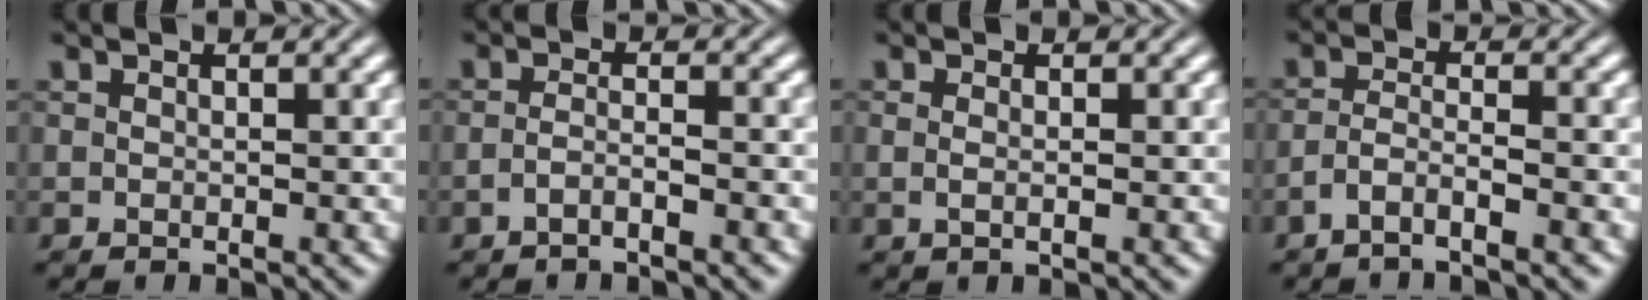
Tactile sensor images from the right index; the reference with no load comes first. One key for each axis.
{"total": 2.1, "fx": -1.8, "fy": -0.6, "fz": 1.0, "tx": -0.020, "ty": -0.009, "tz": -0.028}
{"total": 1.0, "fx": 0.0, "fy": -0.6, "fz": 0.9, "tx": -0.016, "ty": -0.007, "tz": 0.006}
{"total": 2.9, "fx": -2.3, "fy": 0.0, "fz": 1.6, "tx": -0.029, "ty": -0.014, "tz": -0.036}